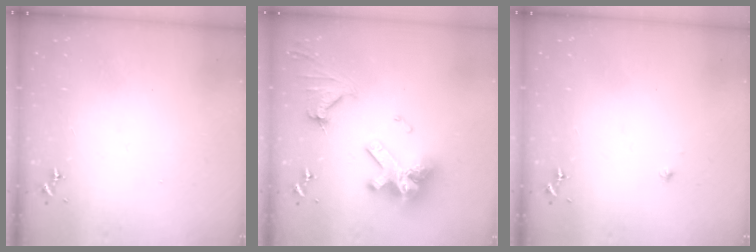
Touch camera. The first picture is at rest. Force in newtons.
{"total": 18.7, "press": 18.6, "slide": 2.0}
{"total": 1.4, "press": 1.4, "slide": 0.2}